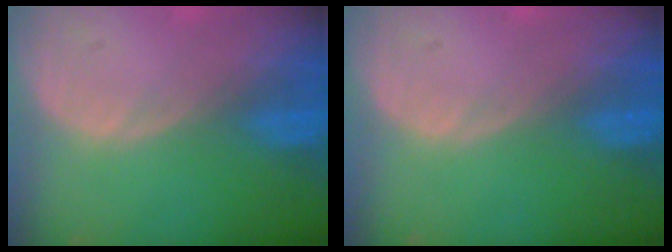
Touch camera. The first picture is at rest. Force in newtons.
{"total": 0.0}